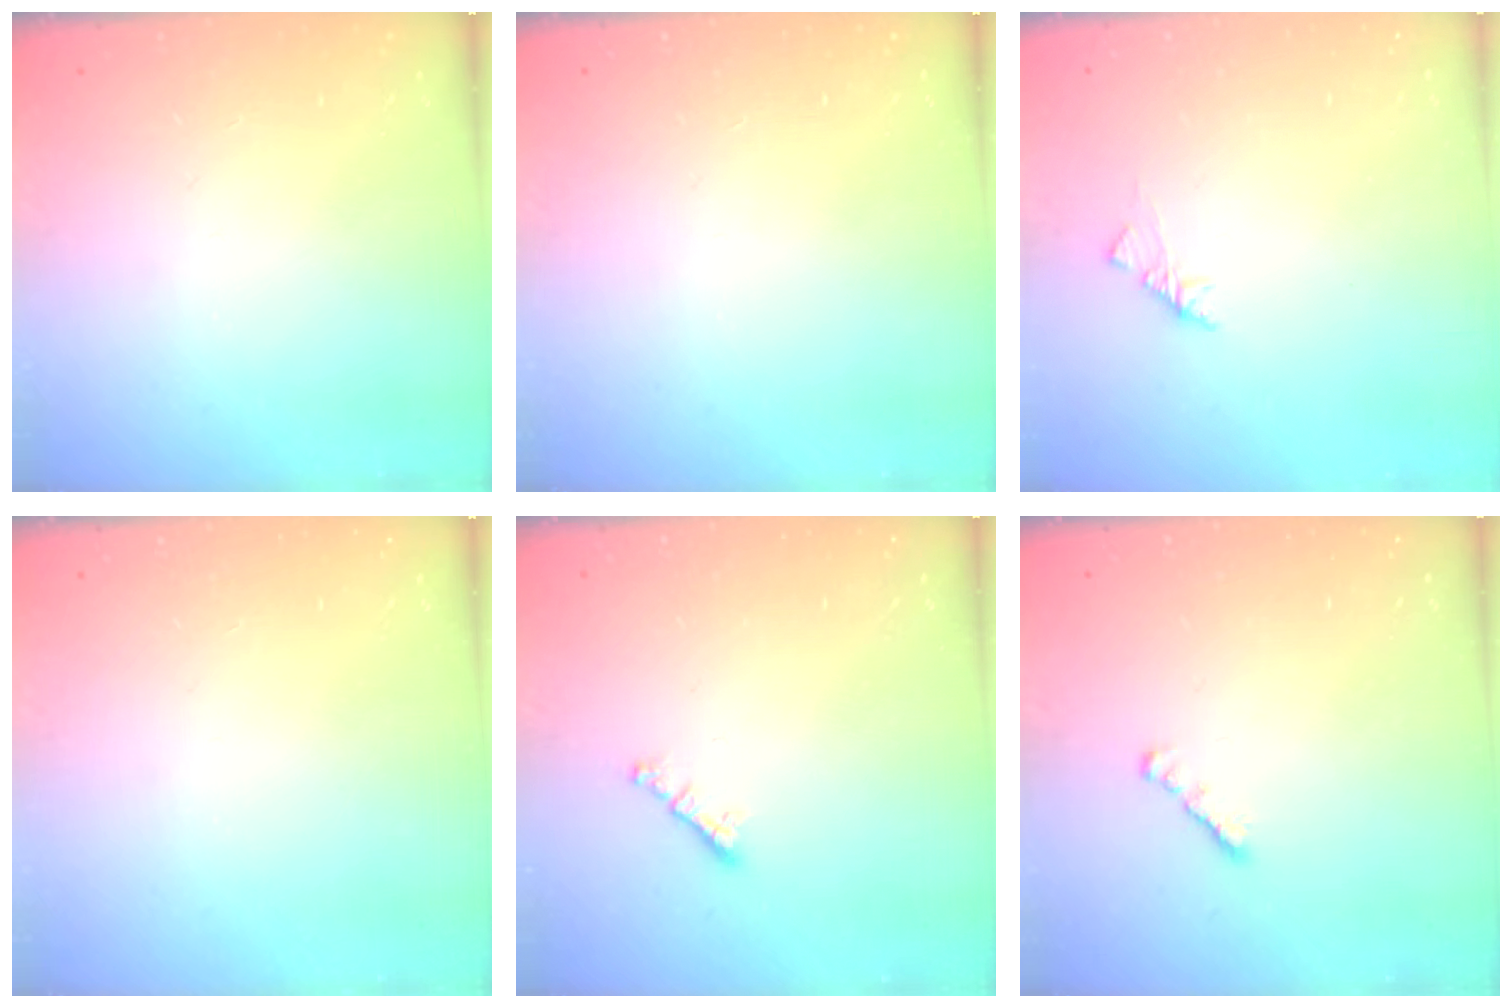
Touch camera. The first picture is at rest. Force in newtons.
{"total": 0.0}
{"total": 1.7, "press": 1.6, "slide": 0.5}
{"total": 0.0}
{"total": 0.6, "press": 0.5, "slide": 0.4}
{"total": 1.8, "press": 1.7, "slide": 0.6}